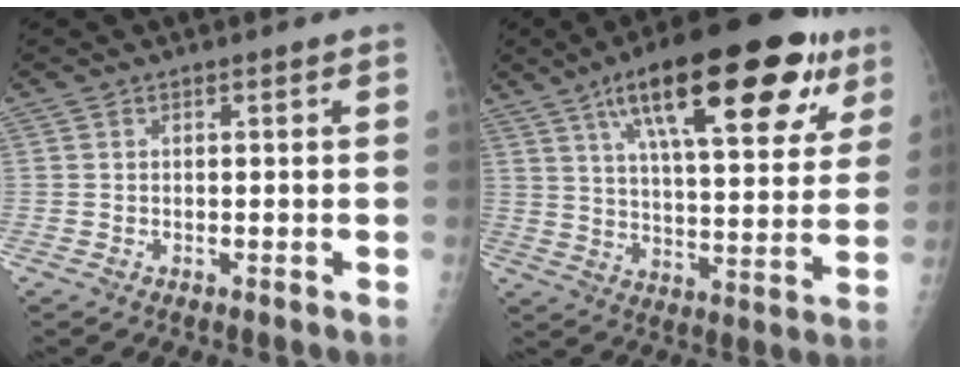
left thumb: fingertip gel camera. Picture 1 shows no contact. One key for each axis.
{"total": 25.7, "fx": 12.2, "fy": 8.5, "fz": 20.9, "tx": -0.315, "ty": -0.001, "tz": 0.188}